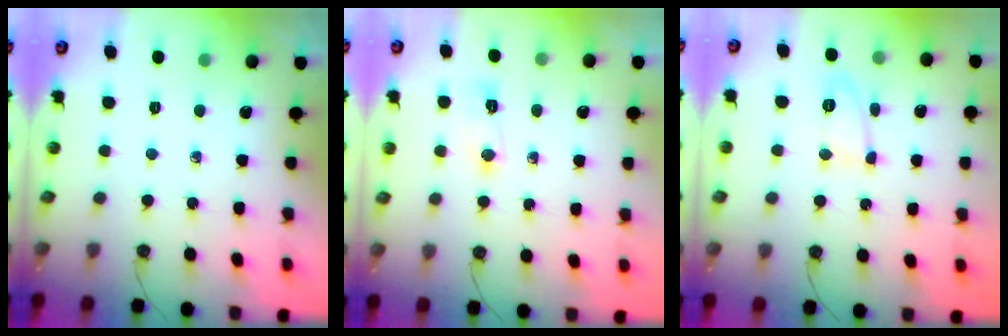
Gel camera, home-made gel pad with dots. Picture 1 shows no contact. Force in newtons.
{"total": 4.3, "press": 4.3, "slide": 0.6}
{"total": 8.6, "press": 8.6, "slide": 0.5}